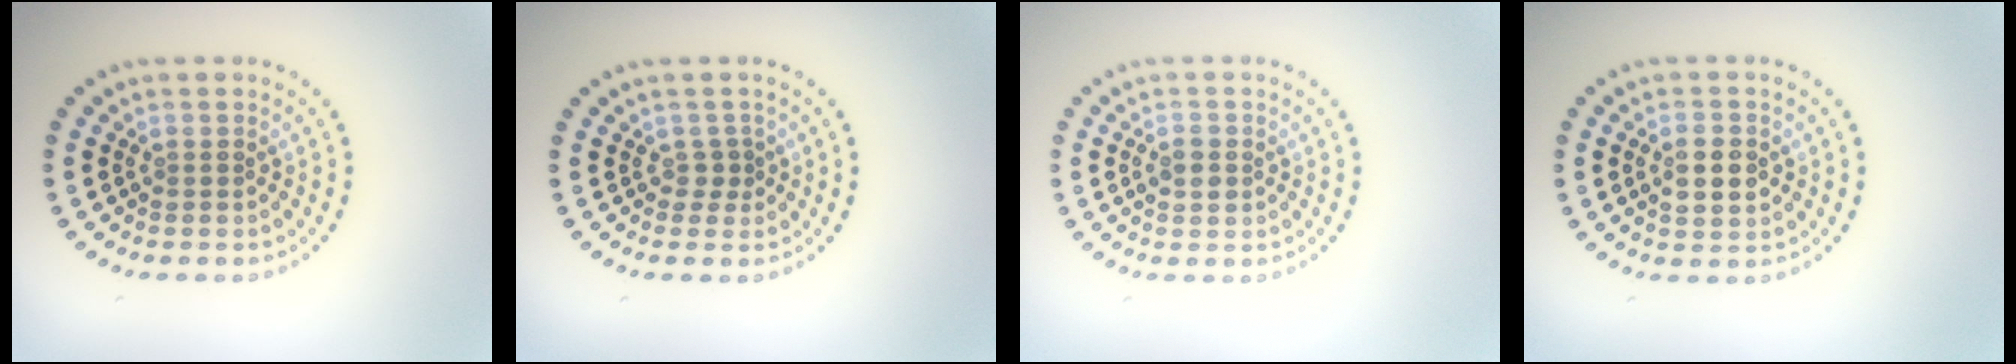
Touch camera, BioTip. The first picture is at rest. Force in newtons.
{"total": 0.9, "press": 0.7, "slide": 0.5}
{"total": 2.1, "press": 2.1, "slide": 0.1}
{"total": 2.9, "press": 2.9, "slide": 0.2}